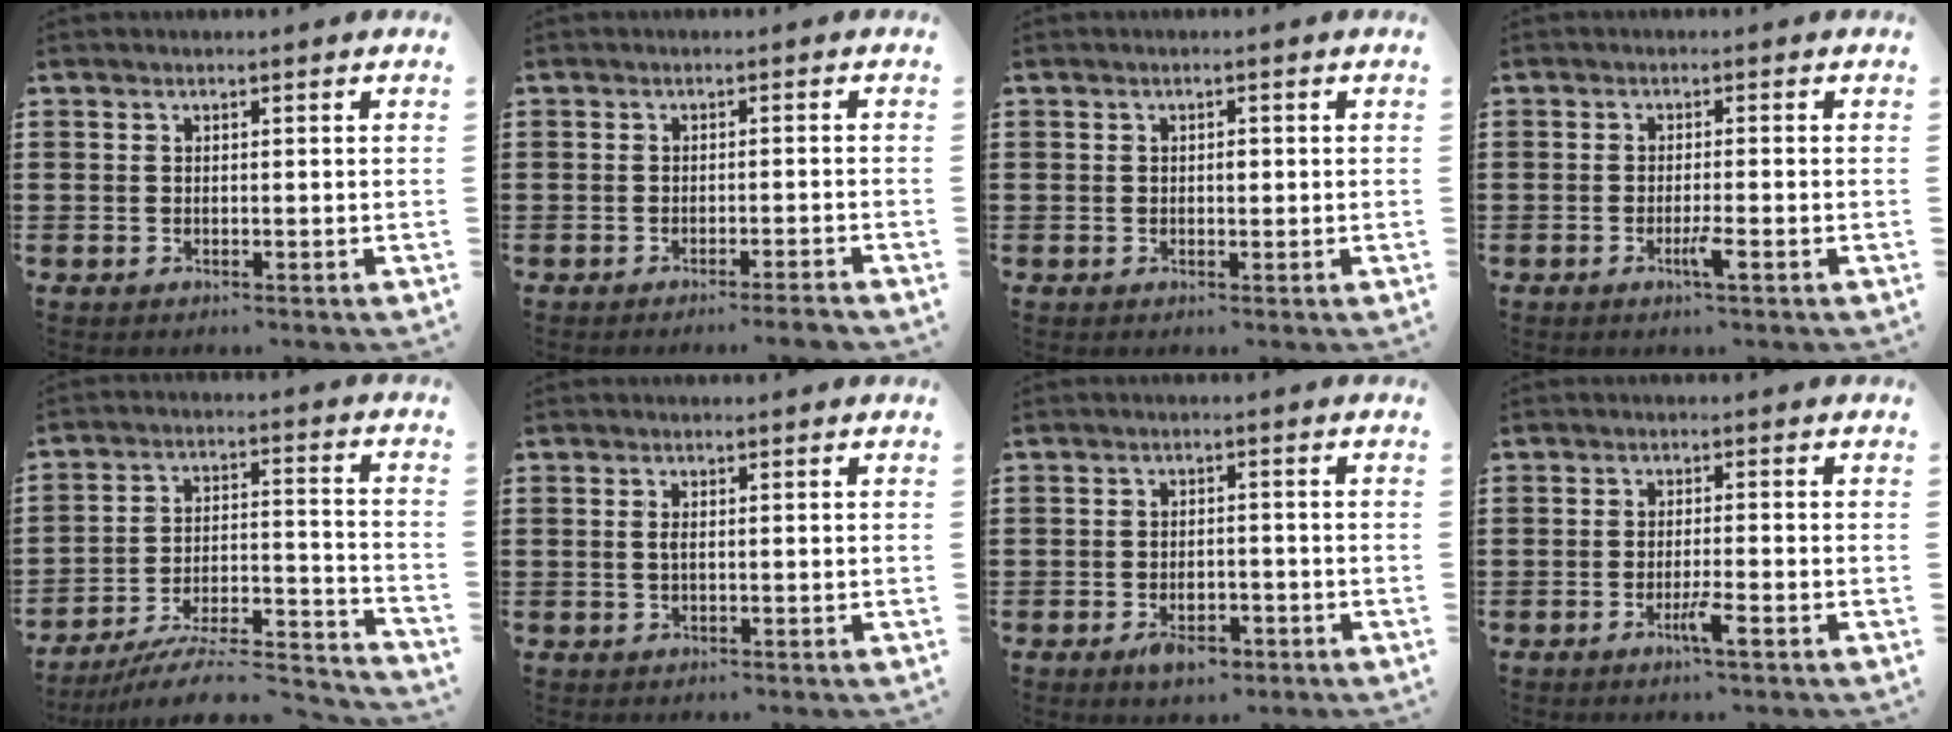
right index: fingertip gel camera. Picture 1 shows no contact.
{"total": 2.1, "force": [-1.8, -0.4, 1.0], "torque": [-0.016, -0.002, -0.035]}
{"total": 1.0, "force": [0.0, 0.5, 0.8], "torque": [-0.017, 0.001, -0.001]}
{"total": 2.7, "force": [-1.4, 0.0, 2.4], "torque": [-0.045, -0.008, -0.027]}
{"total": 8.2, "force": [-7.1, 1.8, 3.6], "torque": [-0.051, 0.010, -0.137]}
{"total": 1.4, "force": [0.1, 0.4, 1.3], "torque": [-0.027, 0.002, 0.000]}
{"total": 3.4, "force": [-2.2, 1.6, 2.0], "torque": [-0.032, 0.006, -0.040]}
{"total": 3.6, "force": [-2.0, 0.0, 3.0], "torque": [-0.055, -0.010, -0.035]}